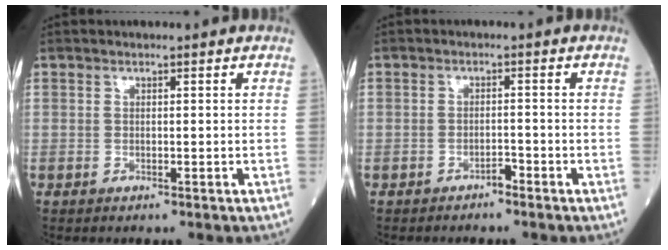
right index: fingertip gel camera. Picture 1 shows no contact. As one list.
[{"total": 1.4, "force": [-1.2, 0.5, 0.5], "torque": [-0.003, 0.004, -0.020]}]